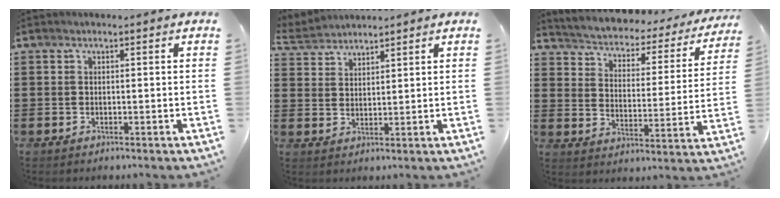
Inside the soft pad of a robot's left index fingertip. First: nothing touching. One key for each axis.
{"total": 3.2, "fx": 3.1, "fy": 0.8, "fz": -0.1, "tx": -0.010, "ty": -0.006, "tz": 0.059}
{"total": 2.0, "fx": 1.9, "fy": 0.4, "fz": 0.3, "tx": -0.024, "ty": -0.028, "tz": 0.018}